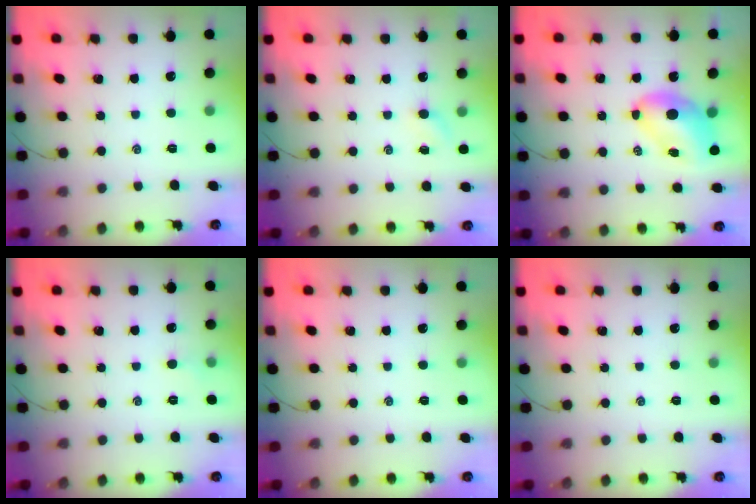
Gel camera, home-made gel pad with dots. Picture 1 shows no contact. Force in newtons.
{"total": 2.8, "press": 2.7, "slide": 0.8}
{"total": 7.3, "press": 7.3, "slide": 1.1}
{"total": 2.6, "press": 2.4, "slide": 0.8}
{"total": 0.0}
{"total": 0.0}